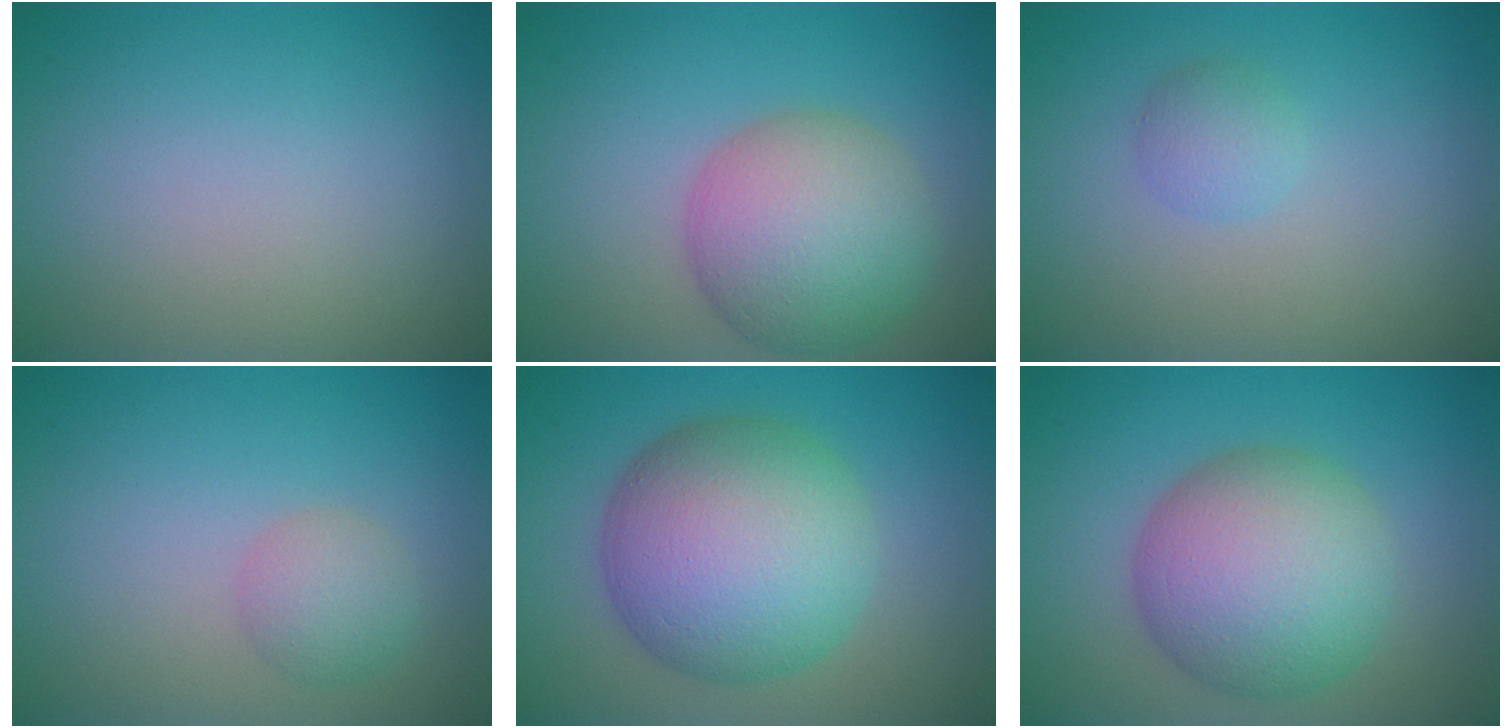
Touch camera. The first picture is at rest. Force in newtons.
{"total": 7.6, "press": 7.6, "slide": 0.4}
{"total": 1.6, "press": 1.6, "slide": 0.0}
{"total": 2.1, "press": 2.1, "slide": 0.1}
{"total": 11.1, "press": 11.1, "slide": 0.3}
{"total": 8.9, "press": 8.9, "slide": 0.3}